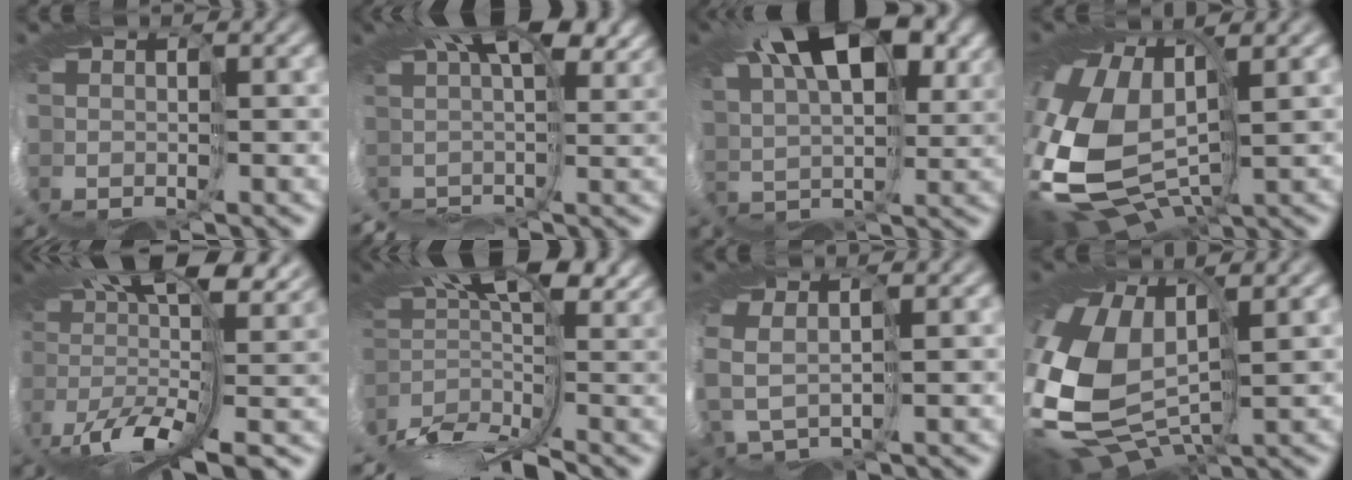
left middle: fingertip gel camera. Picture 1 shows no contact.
{"total": 7.9, "force": [2.5, 3.1, 6.8], "torque": [-0.071, 0.029, 0.036]}
{"total": 11.6, "force": [6.2, 5.4, 8.2], "torque": [-0.134, 0.048, 0.085]}
{"total": 12.1, "force": [-1.1, 7.9, 9.0], "torque": [-0.252, -0.019, -0.008]}
{"total": 11.8, "force": [1.7, 5.0, 10.6], "torque": [-0.199, -0.014, 0.042]}
{"total": 8.7, "force": [-3.4, 2.4, 7.7], "torque": [-0.142, 0.011, -0.063]}
{"total": 2.1, "force": [-0.1, 1.2, 1.6], "torque": [-0.090, -0.004, -0.004]}
{"total": 10.4, "force": [-0.5, 7.1, 7.6], "torque": [-0.225, -0.004, -0.010]}